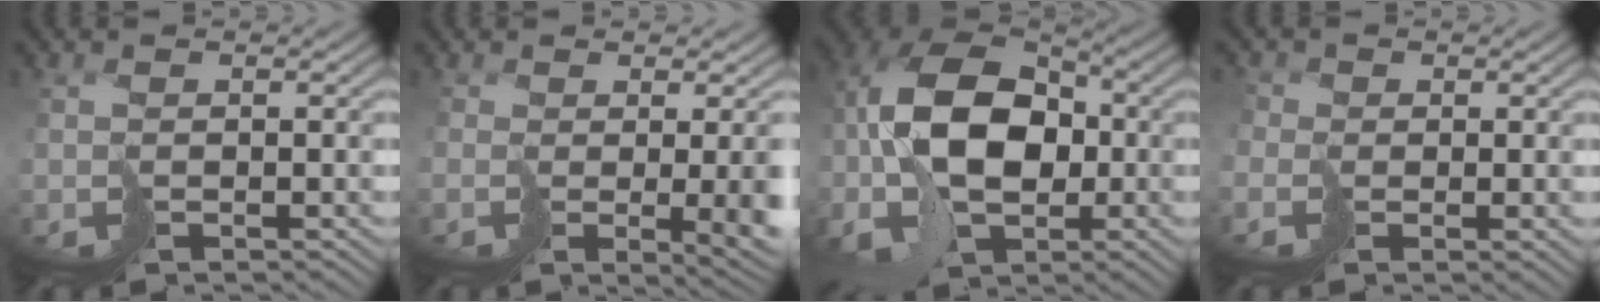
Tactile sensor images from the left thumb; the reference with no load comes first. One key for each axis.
{"total": 5.5, "fx": -0.8, "fy": 1.2, "fz": 5.4, "tx": -0.059, "ty": -0.028, "tz": 0.018}
{"total": 14.7, "fx": -1.1, "fy": 9.5, "fz": 11.1, "tx": -0.222, "ty": 0.006, "tz": -0.024}
{"total": 1.0, "fx": -0.5, "fy": 0.7, "fz": -0.5, "tx": 0.009, "ty": 0.003, "tz": -0.018}